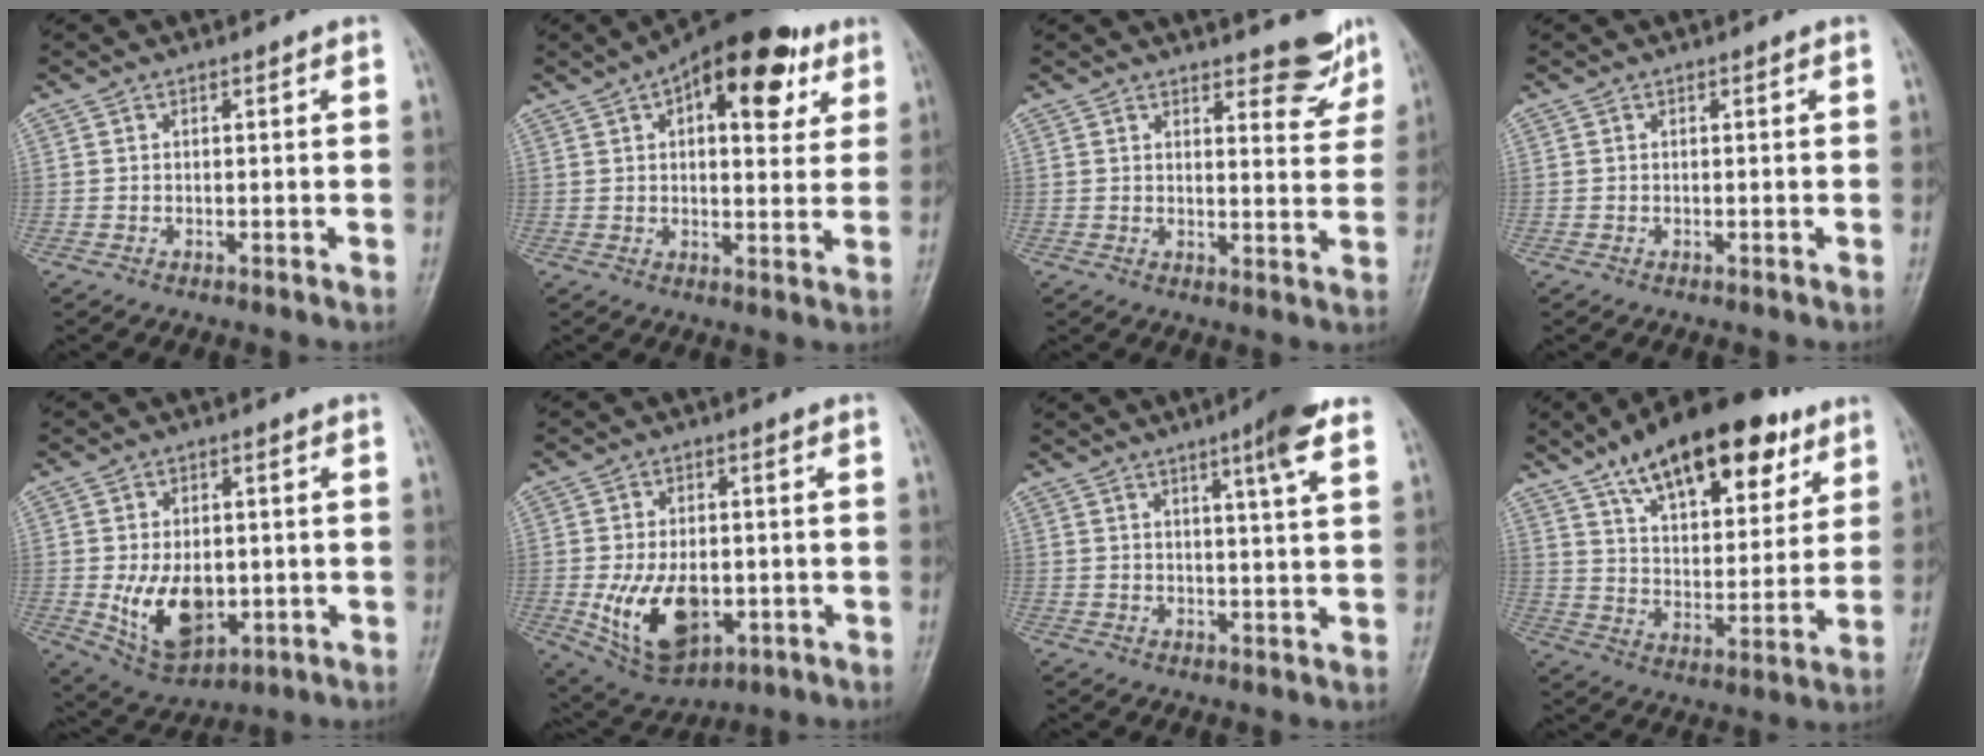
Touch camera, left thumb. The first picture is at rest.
{"total": 17.8, "force": [8.0, 8.4, 13.5], "torque": [-0.156, -0.006, 0.107]}
{"total": 6.8, "force": [5.4, 2.2, 3.5], "torque": [-0.020, -0.042, 0.065]}
{"total": 0.0}
{"total": 11.1, "force": [-1.4, 7.1, 8.4], "torque": [-0.121, -0.009, -0.004]}
{"total": 13.1, "force": [-2.8, 8.1, 10.0], "torque": [-0.159, -0.003, -0.029]}
{"total": 8.1, "force": [4.9, 0.6, 6.4], "torque": [-0.083, -0.018, 0.063]}
{"total": 22.0, "force": [13.4, 9.8, 14.5], "torque": [-0.194, -0.038, 0.219]}